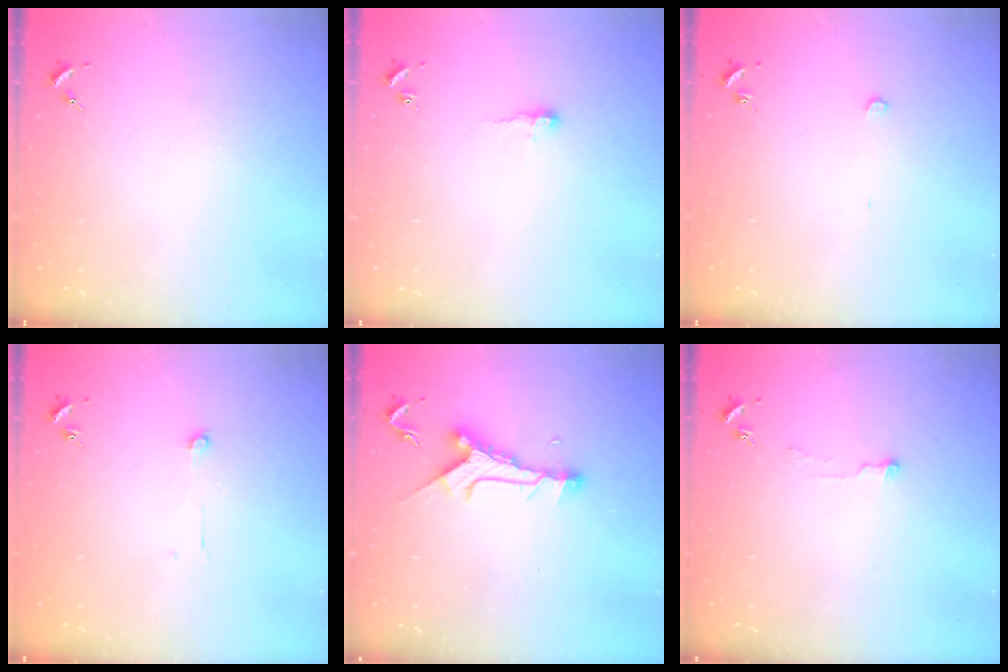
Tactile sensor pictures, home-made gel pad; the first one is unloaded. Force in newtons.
{"total": 6.8, "press": 6.7, "slide": 0.7}
{"total": 2.2, "press": 2.2, "slide": 0.2}
{"total": 3.8, "press": 3.8, "slide": 0.3}
{"total": 9.9, "press": 9.9, "slide": 0.5}
{"total": 4.4, "press": 4.4, "slide": 0.2}